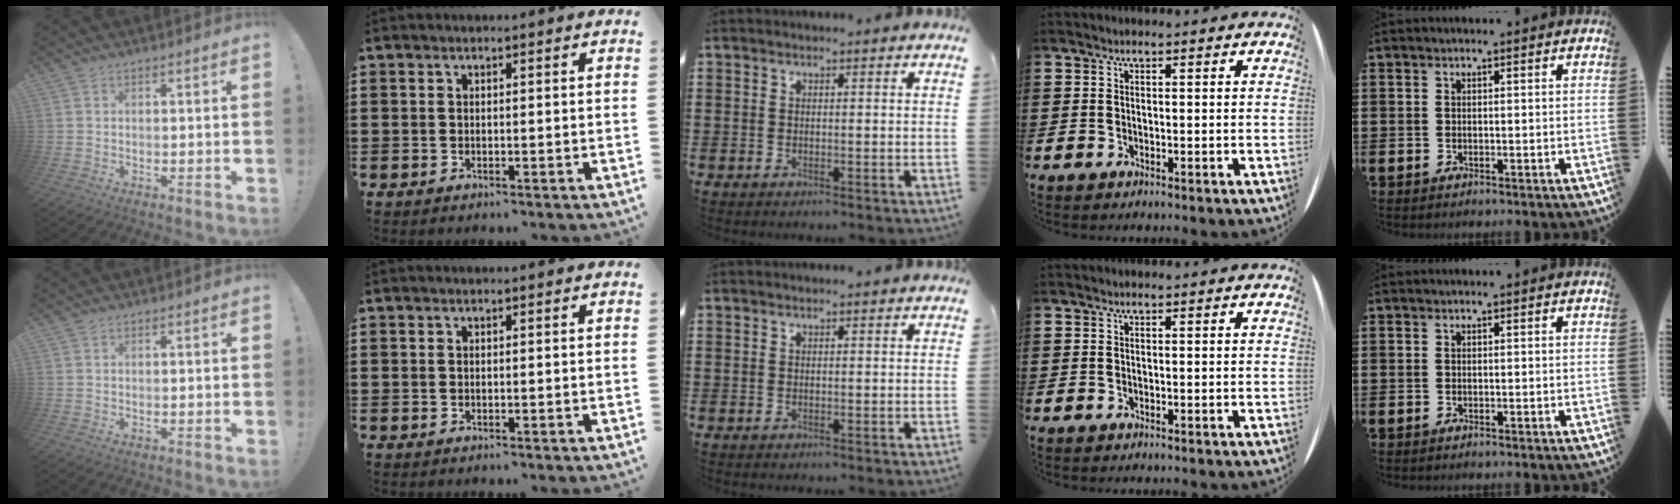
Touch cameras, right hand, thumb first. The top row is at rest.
{}